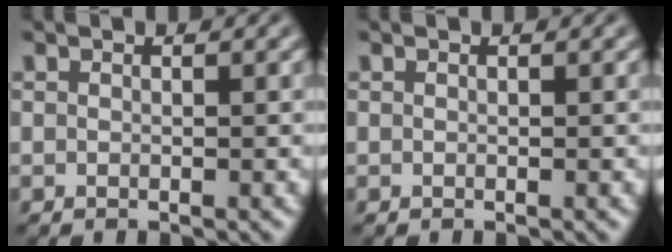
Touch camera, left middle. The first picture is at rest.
{"total": 0.0}